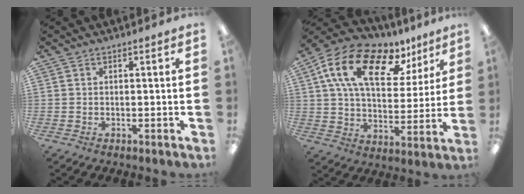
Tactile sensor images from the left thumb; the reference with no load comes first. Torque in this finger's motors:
{"motor_torque": [0.50, 0.81, 1.62, -1.15, 0.47]}